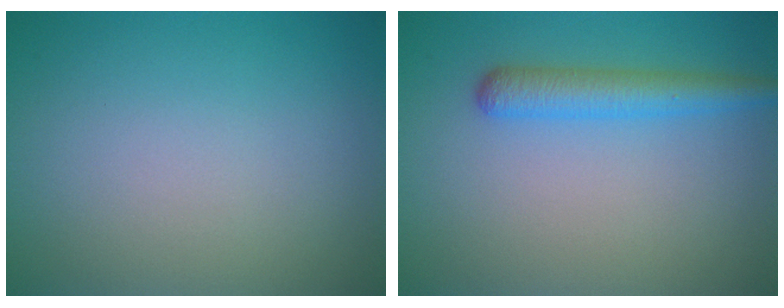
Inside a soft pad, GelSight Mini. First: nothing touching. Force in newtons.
{"total": 3.2, "press": 3.2, "slide": 0.1}